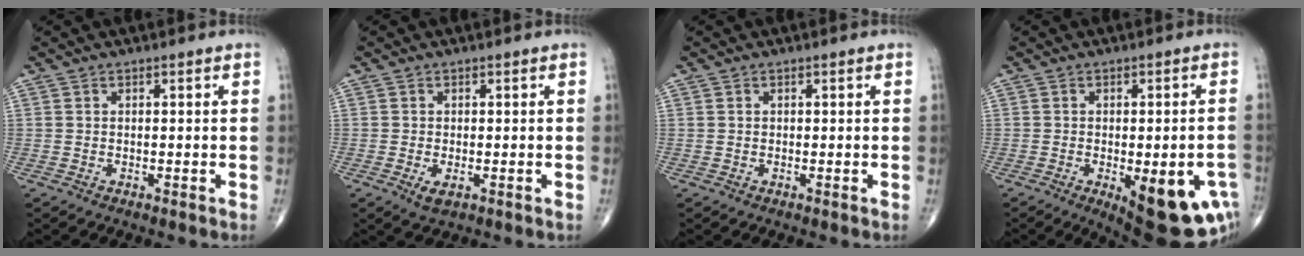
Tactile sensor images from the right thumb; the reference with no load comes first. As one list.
[{"total": 2.2, "force": [-0.7, 1.0, 1.8], "torque": [-0.036, -0.004, -0.010]}, {"total": 0.0}, {"total": 17.1, "force": [-6.1, 6.5, 14.6], "torque": [-0.124, 0.007, -0.059]}]